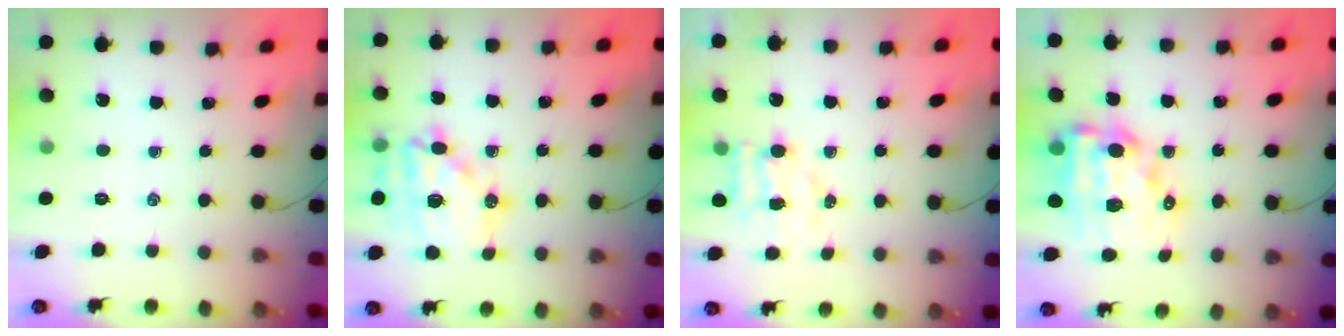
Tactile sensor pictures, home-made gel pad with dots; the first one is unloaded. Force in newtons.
{"total": 15.9, "press": 15.7, "slide": 2.3}
{"total": 4.9, "press": 4.9, "slide": 0.6}
{"total": 15.6, "press": 15.2, "slide": 3.3}